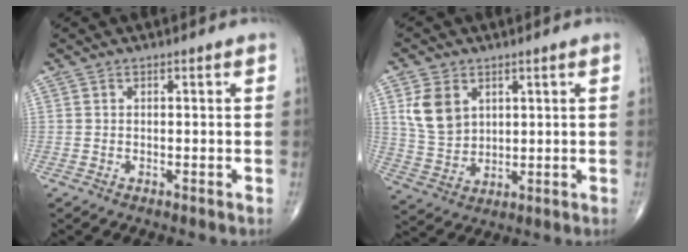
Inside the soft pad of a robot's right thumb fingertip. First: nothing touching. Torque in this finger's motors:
{"motor_torque": [1.00, 0.84, 0.40, -0.23, 0.20]}